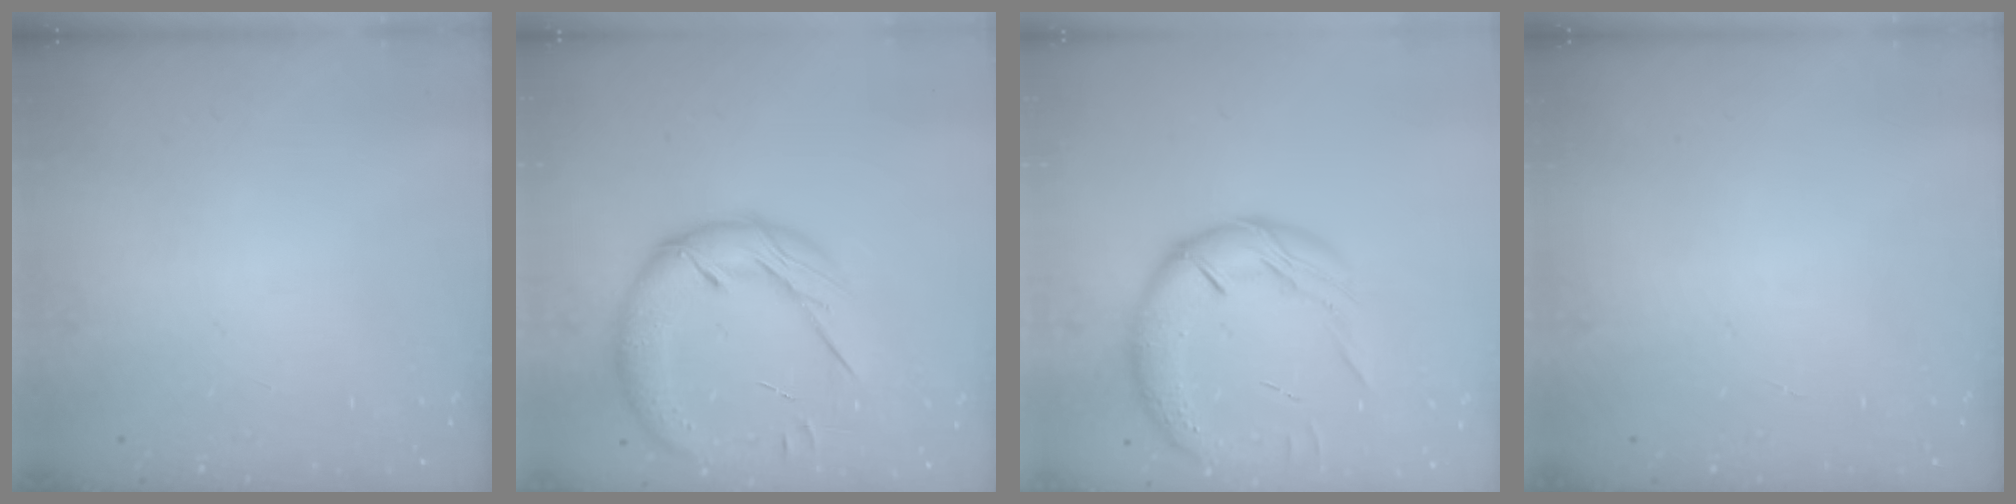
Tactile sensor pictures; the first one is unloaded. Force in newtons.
{"total": 18.5, "press": 18.2, "slide": 3.0}
{"total": 19.8, "press": 19.6, "slide": 3.2}
{"total": 0.0}